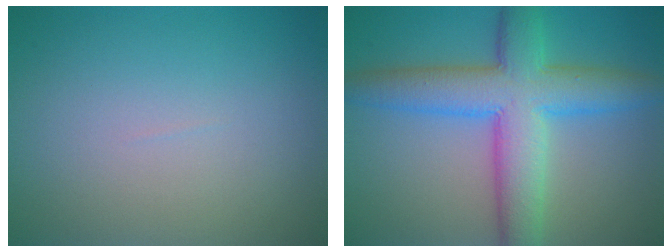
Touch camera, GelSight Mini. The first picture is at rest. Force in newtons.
{"total": 8.4, "press": 8.4, "slide": 0.3}